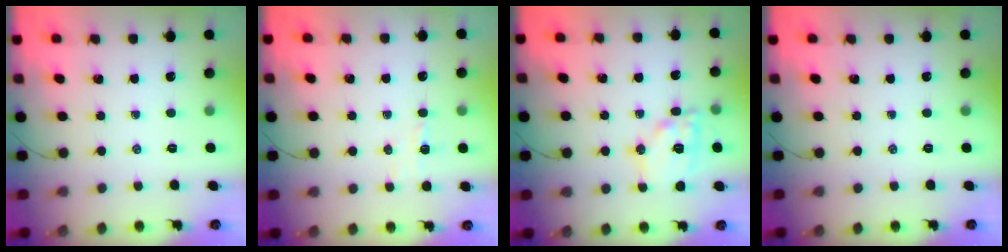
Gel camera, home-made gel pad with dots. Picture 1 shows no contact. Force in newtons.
{"total": 3.0, "press": 2.8, "slide": 0.9}
{"total": 12.5, "press": 12.4, "slide": 1.2}
{"total": 0.0}